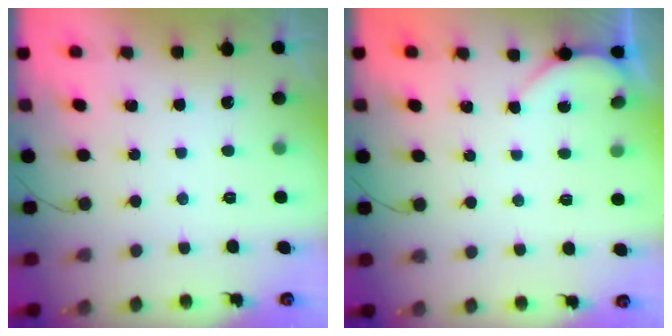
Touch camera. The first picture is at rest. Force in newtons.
{"total": 2.5, "press": 2.4, "slide": 0.3}